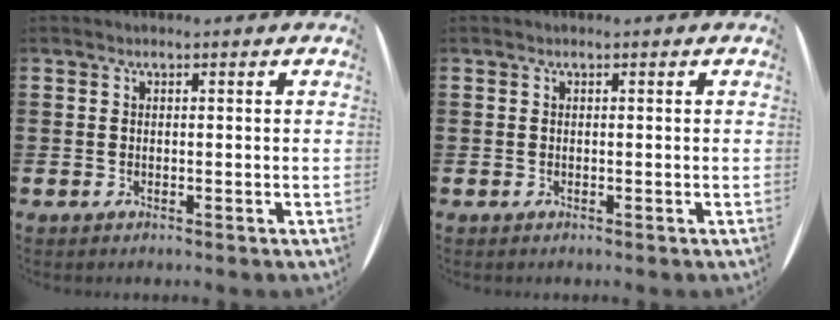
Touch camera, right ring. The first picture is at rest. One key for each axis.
{"total": 0.0}